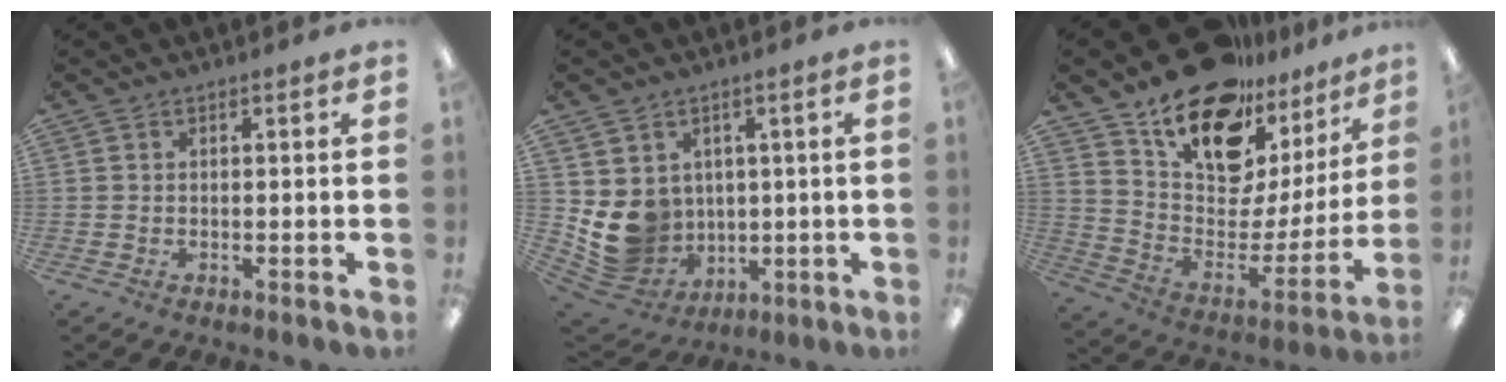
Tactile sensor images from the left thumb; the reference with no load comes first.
{"total": 9.3, "force": [1.7, 8.8, 2.6], "torque": [-0.078, -0.023, 0.044]}
{"total": 19.4, "force": [14.7, 9.5, 8.2], "torque": [-0.139, -0.111, 0.263]}